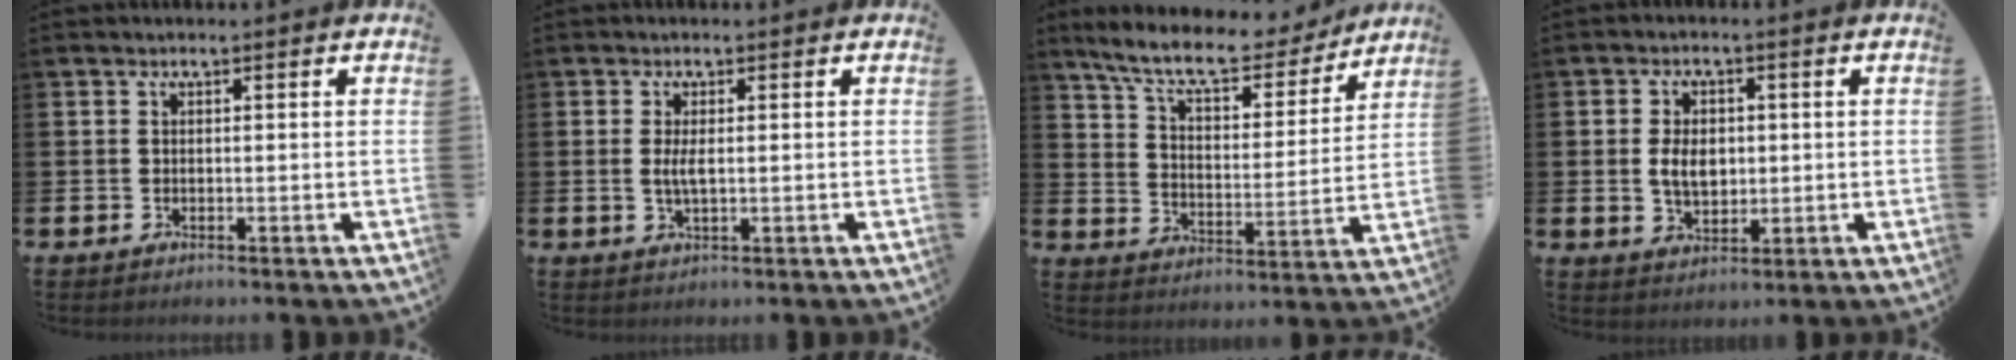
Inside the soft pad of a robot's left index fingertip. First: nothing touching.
{"total": 2.2, "force": [0.2, 0.7, 2.1], "torque": [-0.034, -0.001, -0.001]}
{"total": 9.8, "force": [8.7, 2.2, 3.8], "torque": [-0.104, -0.052, 0.150]}
{"total": 4.7, "force": [0.4, 3.0, 3.5], "torque": [-0.059, 0.006, 0.003]}